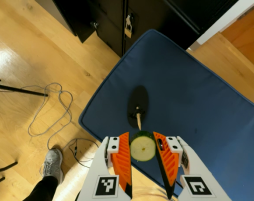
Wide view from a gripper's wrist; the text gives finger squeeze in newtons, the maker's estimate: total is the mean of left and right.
{"total": 9.6, "left": 9.6, "right": 9.6}